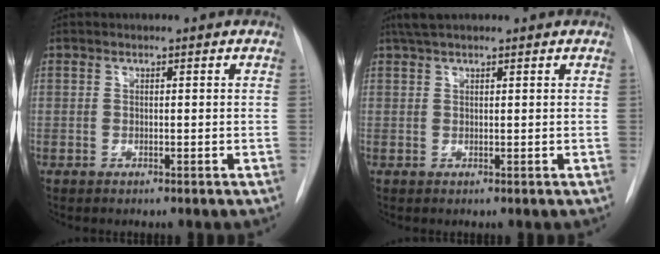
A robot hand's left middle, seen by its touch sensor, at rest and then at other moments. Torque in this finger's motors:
{"motor_torque": [0.34, -0.32, -0.05, 0.04]}